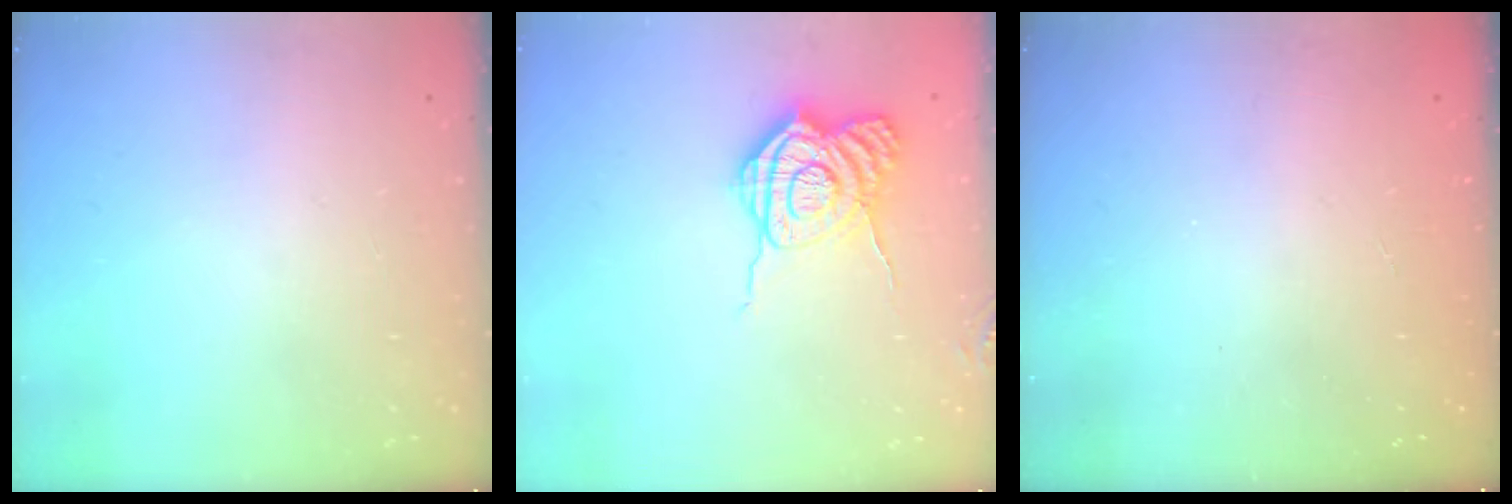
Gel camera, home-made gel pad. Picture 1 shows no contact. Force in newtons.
{"total": 11.0, "press": 11.0, "slide": 1.0}
{"total": 2.5, "press": 2.4, "slide": 0.8}